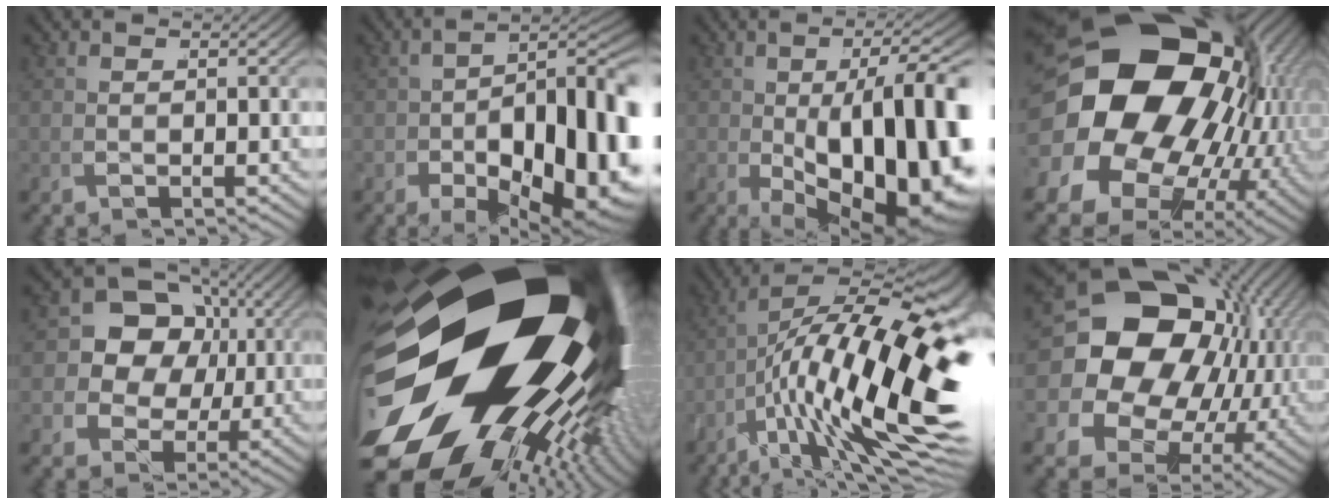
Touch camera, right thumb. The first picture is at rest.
{"total": 16.1, "force": [-4.5, 9.3, 12.4], "torque": [-0.183, -0.047, -0.038]}
{"total": 18.8, "force": [-4.7, 10.6, 14.8], "torque": [-0.221, -0.055, -0.032]}
{"total": 30.8, "force": [2.0, 22.5, 21.0], "torque": [-0.350, -0.041, 0.028]}
{"total": 8.8, "force": [1.1, 7.7, 4.2], "torque": [-0.098, -0.024, 0.017]}
{"total": 48.2, "force": [-2.0, 29.4, 38.2], "torque": [-0.516, -0.045, -0.029]}
{"total": 17.5, "force": [-1.4, 9.6, 14.5], "torque": [-0.239, -0.058, 0.004]}
{"total": 21.4, "force": [1.5, 17.0, 12.9], "torque": [-0.250, -0.024, 0.017]}